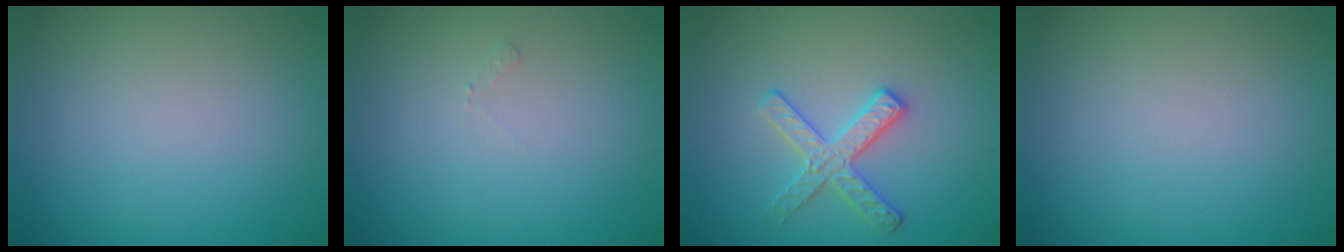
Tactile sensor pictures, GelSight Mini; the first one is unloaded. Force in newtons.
{"total": 0.5, "press": 0.5, "slide": 0.2}
{"total": 2.8, "press": 2.8, "slide": 0.3}
{"total": 0.0}